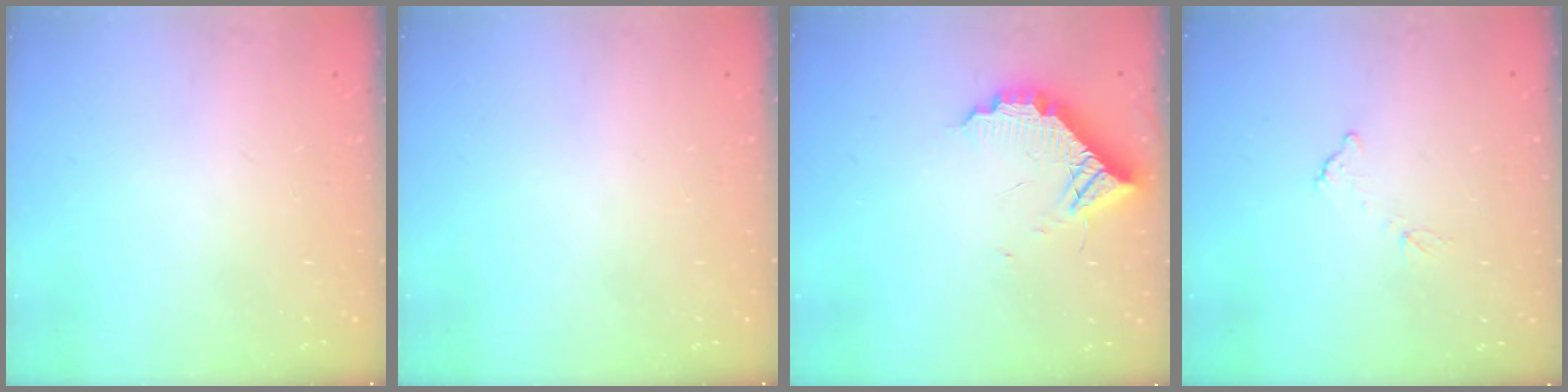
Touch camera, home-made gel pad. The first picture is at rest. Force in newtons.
{"total": 0.0}
{"total": 10.6, "press": 10.6, "slide": 0.4}
{"total": 5.9, "press": 5.9, "slide": 0.3}